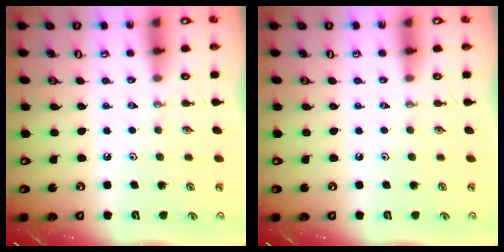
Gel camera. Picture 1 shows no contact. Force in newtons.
{"total": 0.0}